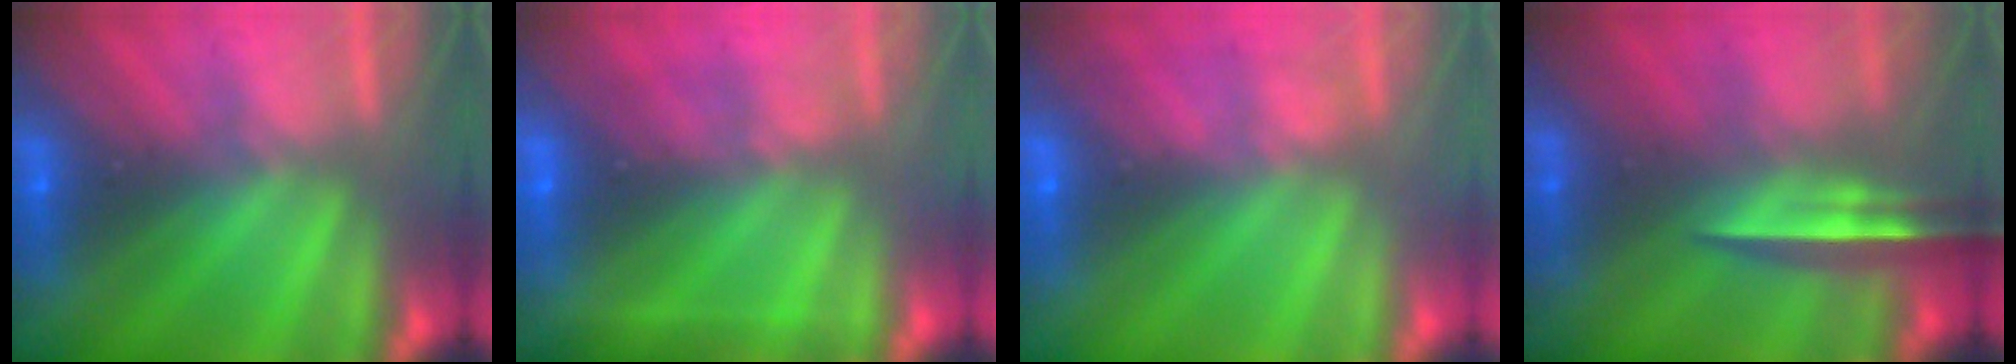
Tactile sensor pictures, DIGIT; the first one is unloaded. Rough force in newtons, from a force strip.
{"total": 2.2}
{"total": 2.0}
{"total": 4.4}